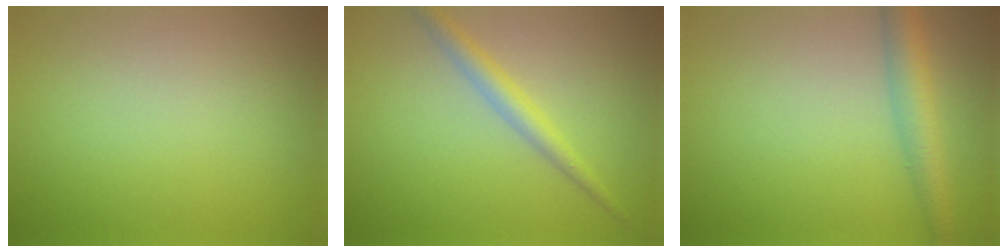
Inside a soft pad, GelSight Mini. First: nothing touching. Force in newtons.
{"total": 2.5, "press": 2.5, "slide": 0.1}
{"total": 3.5, "press": 3.5, "slide": 0.1}